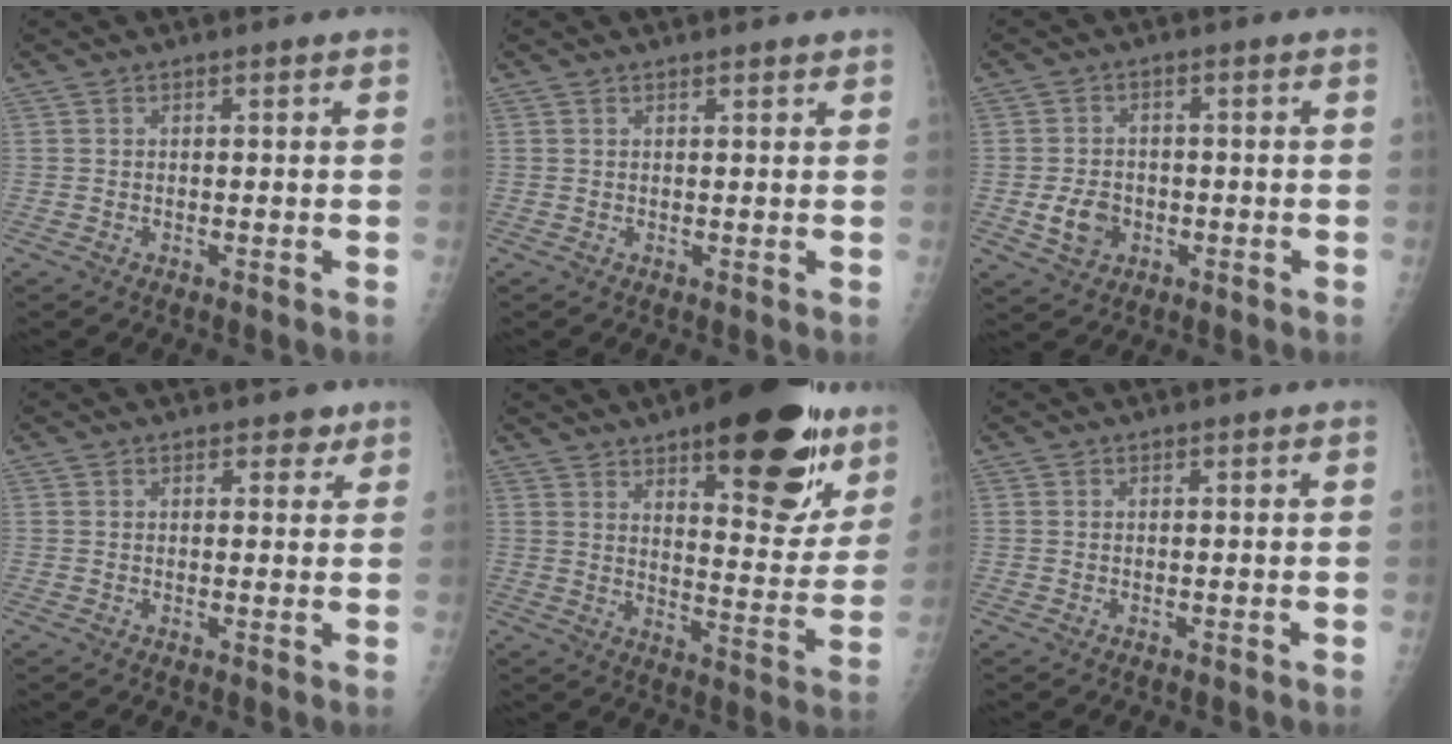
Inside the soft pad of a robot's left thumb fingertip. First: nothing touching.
{"total": 1.1, "force": [0.9, 0.3, 0.5], "torque": [-0.005, -0.002, 0.013]}
{"total": 5.5, "force": [-1.5, 4.3, 3.0], "torque": [-0.042, 0.008, -0.023]}
{"total": 2.6, "force": [1.7, 1.5, 1.3], "torque": [0.001, -0.006, 0.020]}
{"total": 24.4, "force": [14.2, 8.8, 17.8], "torque": [-0.191, -0.063, 0.200]}
{"total": 0.0}